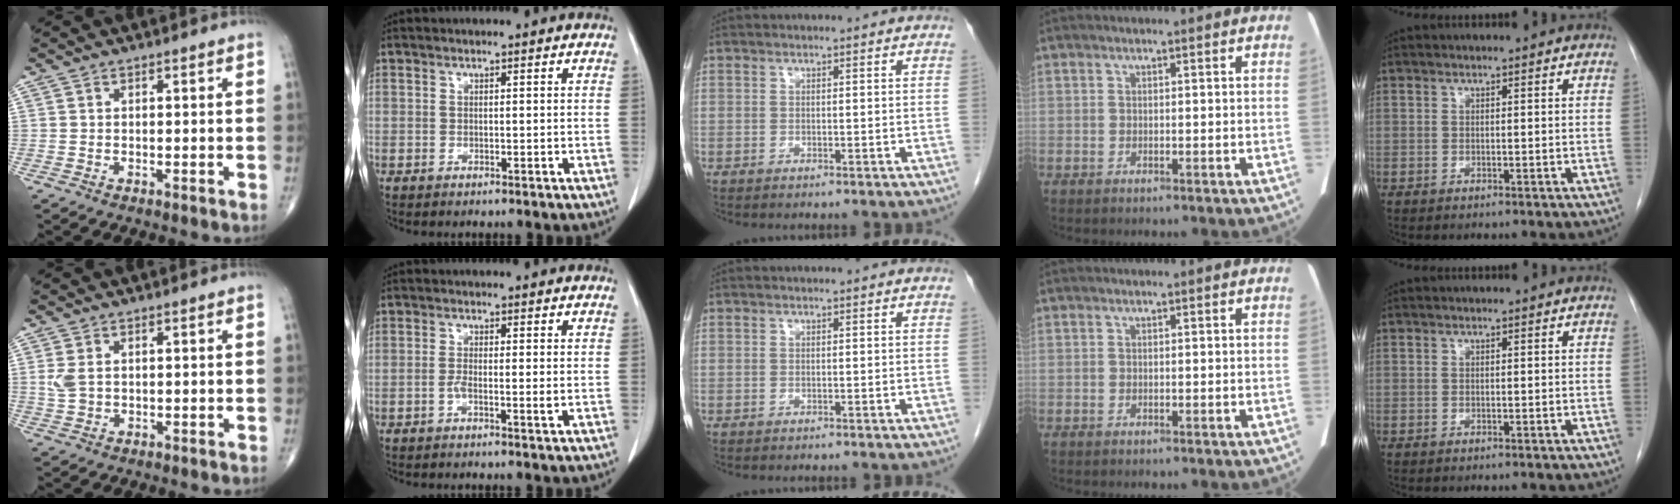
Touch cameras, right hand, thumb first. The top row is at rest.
{"thumb": {"total": 2.7, "force": [0.6, 1.7, 2.0], "torque": [-0.048, 0.001, 0.018]}, "index": {"total": 1.9, "force": [-0.6, 0.1, 1.8], "torque": [-0.033, -0.001, -0.012]}}